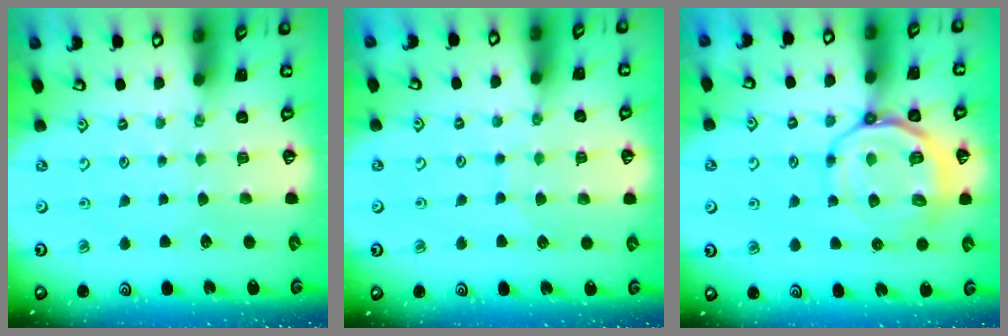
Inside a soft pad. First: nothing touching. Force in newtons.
{"total": 6.2, "press": 6.2, "slide": 0.5}
{"total": 11.5, "press": 11.2, "slide": 2.6}